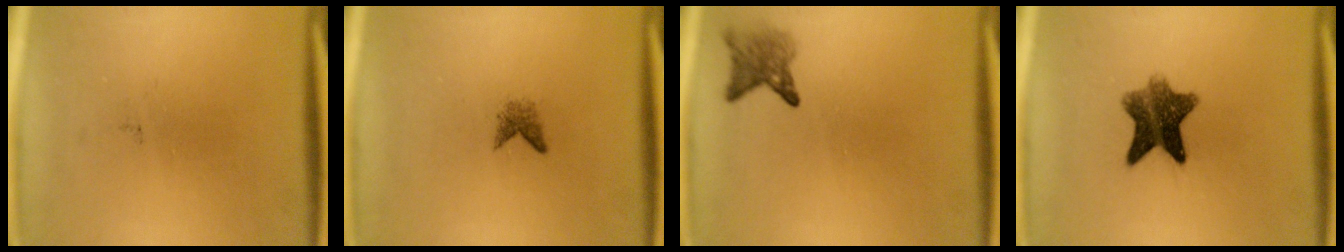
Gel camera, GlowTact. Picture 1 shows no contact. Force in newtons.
{"total": 1.3}
{"total": 2.7}
{"total": 8.1}